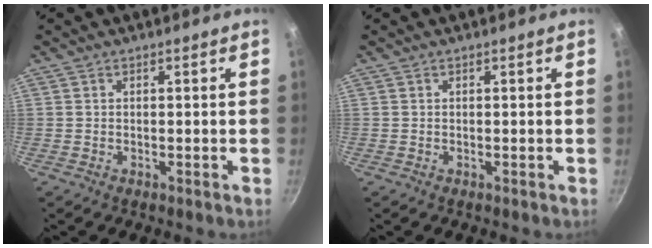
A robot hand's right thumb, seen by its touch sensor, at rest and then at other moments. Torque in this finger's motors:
{"motor_torque": [-0.01, 0.01, 0.00, 0.00, 0.00]}